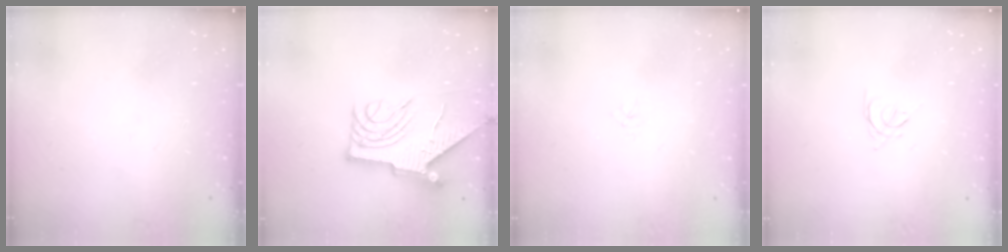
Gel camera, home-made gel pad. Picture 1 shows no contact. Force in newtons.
{"total": 9.5, "press": 9.4, "slide": 0.9}
{"total": 1.5, "press": 1.5, "slide": 0.1}
{"total": 2.5, "press": 2.4, "slide": 0.5}